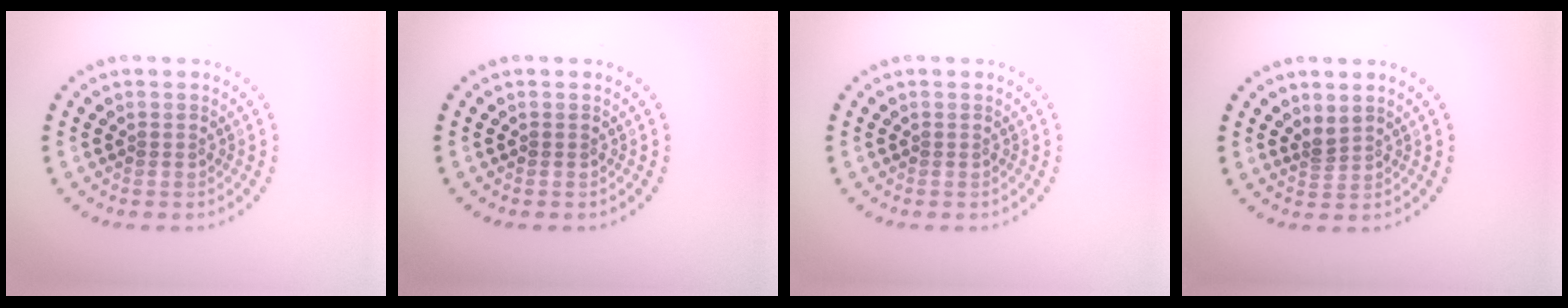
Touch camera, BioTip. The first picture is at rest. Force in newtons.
{"total": 0.0}
{"total": 0.0}
{"total": 1.3, "press": 0.8, "slide": 1.0}